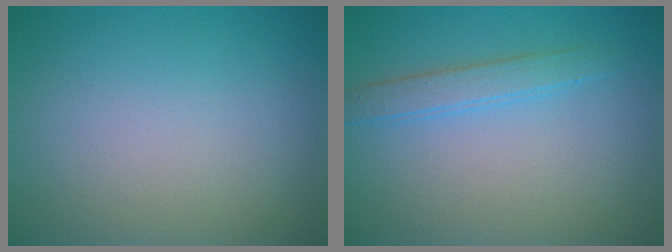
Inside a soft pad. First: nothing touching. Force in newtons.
{"total": 2.1, "press": 2.1, "slide": 0.1}